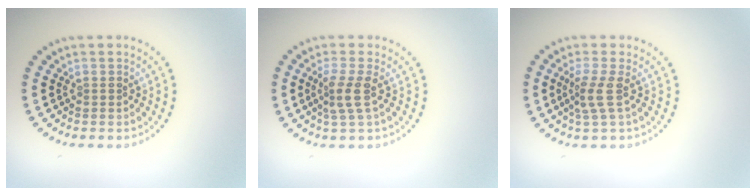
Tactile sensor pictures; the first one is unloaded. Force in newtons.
{"total": 2.4, "press": 1.7, "slide": 1.7}
{"total": 2.4, "press": 1.7, "slide": 1.8}